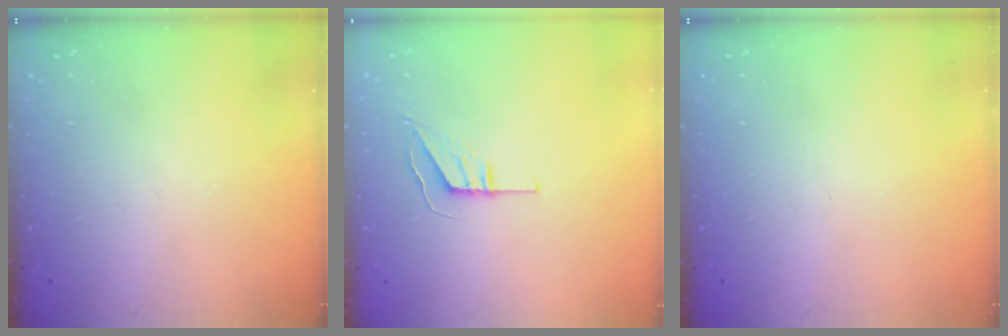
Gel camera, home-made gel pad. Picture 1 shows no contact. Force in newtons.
{"total": 5.5, "press": 5.5, "slide": 0.4}
{"total": 0.0}